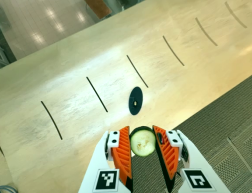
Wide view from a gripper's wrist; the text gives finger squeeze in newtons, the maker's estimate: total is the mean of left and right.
{"total": 8.3, "left": 8.3, "right": 8.4}